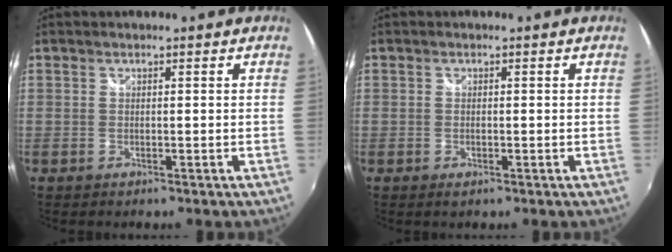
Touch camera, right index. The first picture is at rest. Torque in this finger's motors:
{"motor_torque": [0.20, 0.14, 0.18, 0.05]}